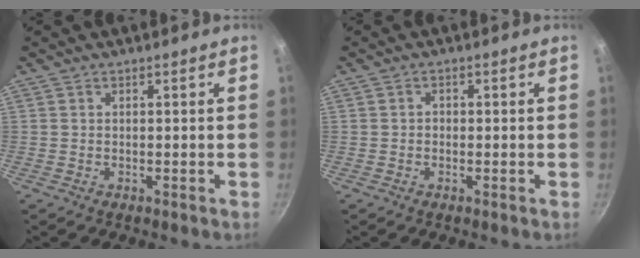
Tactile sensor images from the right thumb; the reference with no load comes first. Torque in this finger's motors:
{"motor_torque": [-0.27, -0.18, 0.29, 0.17, -0.07]}